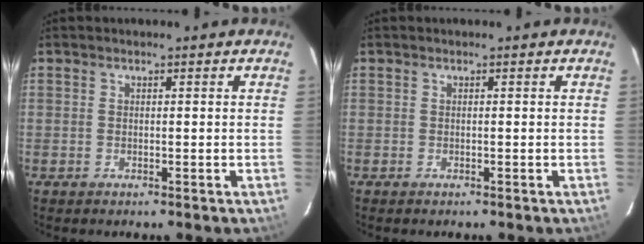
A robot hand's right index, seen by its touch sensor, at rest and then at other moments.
{"total": 0.0}